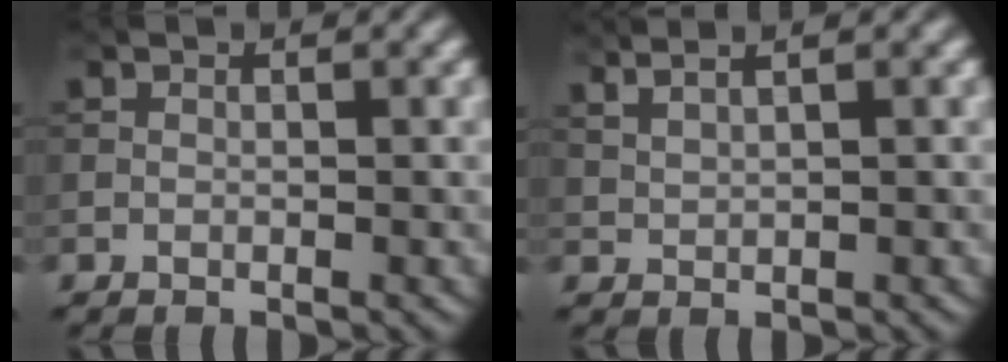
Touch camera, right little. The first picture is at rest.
{"total": 3.8, "force": [2.8, 1.2, 2.3], "torque": [-0.033, 0.026, 0.030]}